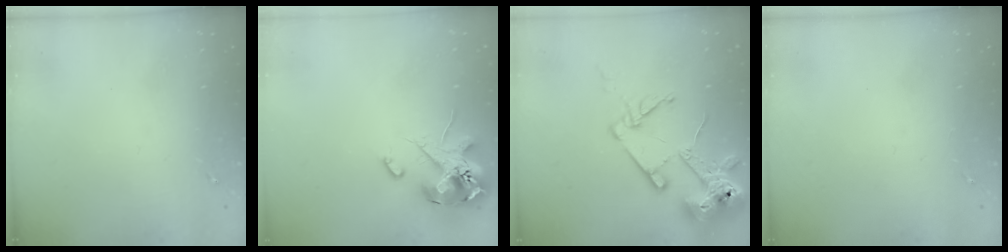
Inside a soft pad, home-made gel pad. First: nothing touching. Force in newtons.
{"total": 14.7, "press": 14.5, "slide": 2.1}
{"total": 17.2, "press": 17.1, "slide": 2.1}
{"total": 0.0}